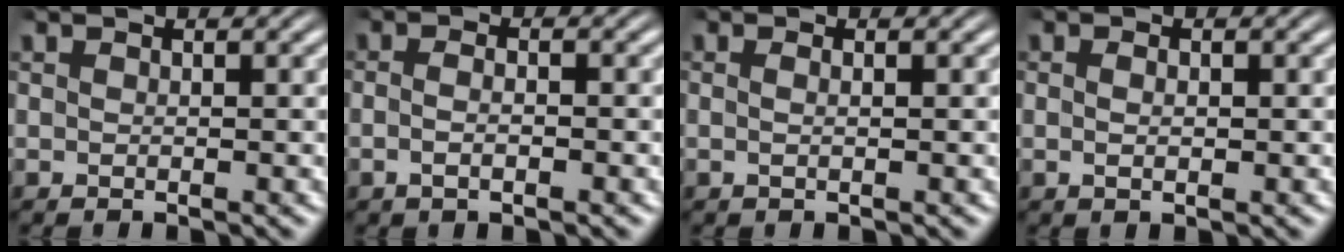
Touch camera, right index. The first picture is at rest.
{"total": 1.8, "force": [-1.0, 0.4, 1.5], "torque": [-0.034, -0.006, -0.015]}
{"total": 0.7, "force": [-0.1, -0.1, 0.7], "torque": [-0.015, -0.004, -0.002]}
{"total": 0.9, "force": [-0.1, 0.2, 0.9], "torque": [-0.018, -0.005, 0.000]}